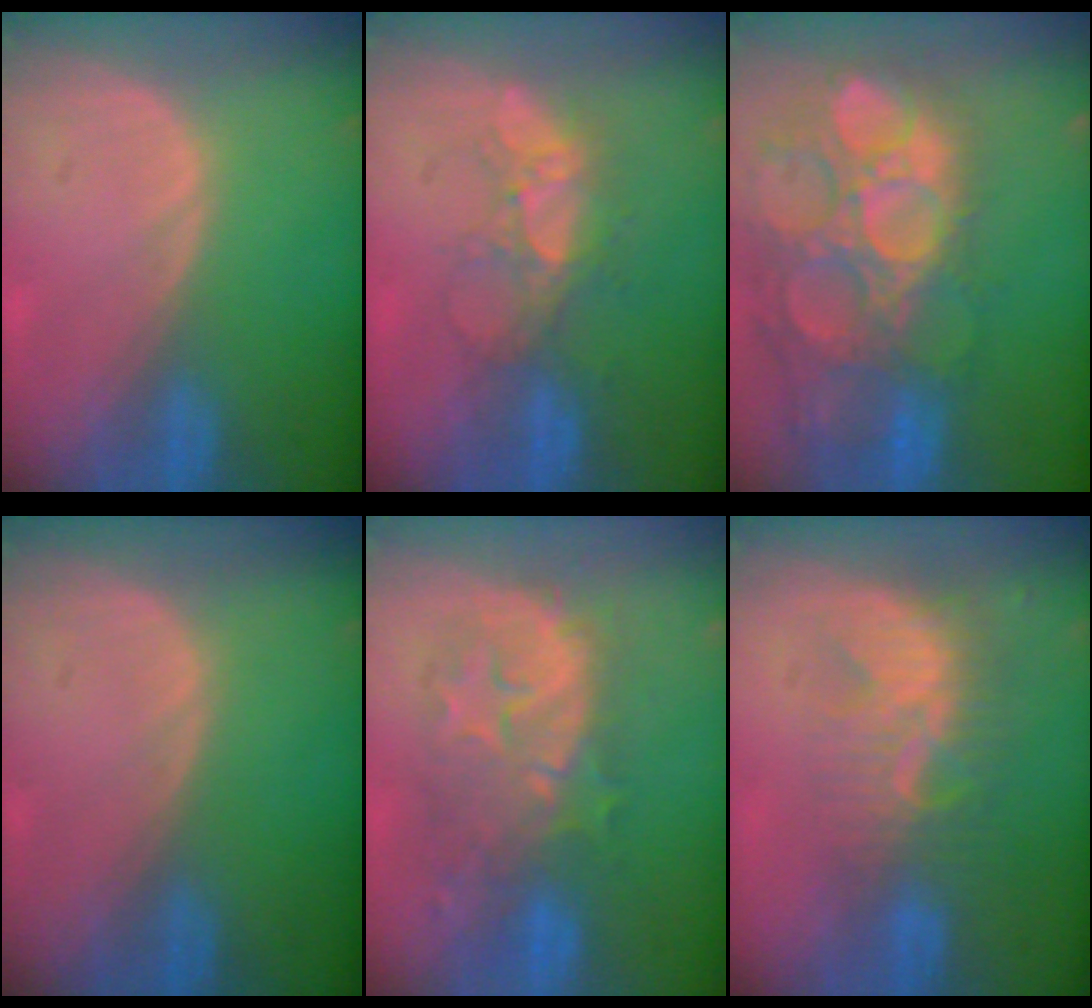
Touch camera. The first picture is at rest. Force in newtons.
{"total": 5.6, "press": 5.4, "slide": 1.6}
{"total": 15.6, "press": 12.8, "slide": 8.9}
{"total": 0.0}
{"total": 9.4, "press": 9.2, "slide": 1.7}
{"total": 8.7, "press": 7.6, "slide": 4.3}